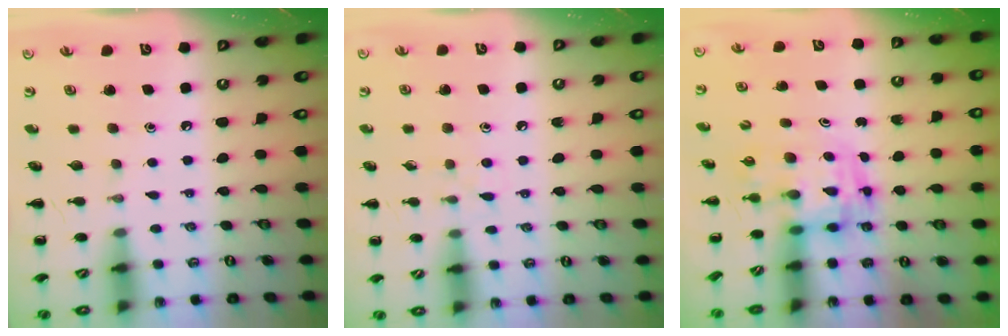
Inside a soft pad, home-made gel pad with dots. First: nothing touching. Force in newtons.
{"total": 5.7, "press": 5.3, "slide": 2.0}
{"total": 3.6, "press": 3.5, "slide": 0.6}